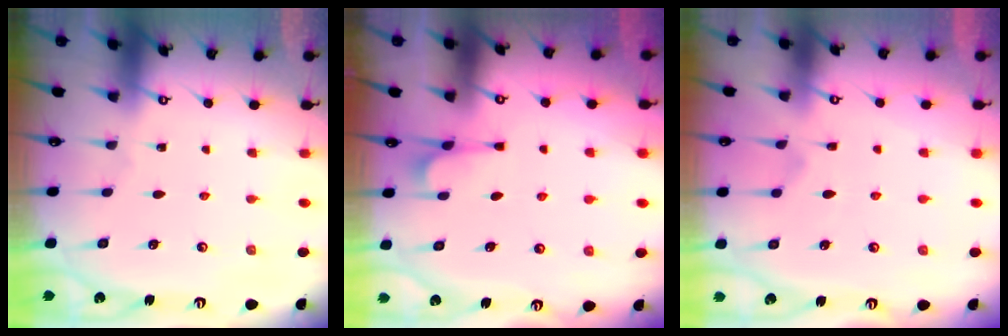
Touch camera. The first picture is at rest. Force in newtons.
{"total": 2.6, "press": 2.4, "slide": 1.0}
{"total": 2.7, "press": 2.4, "slide": 1.2}